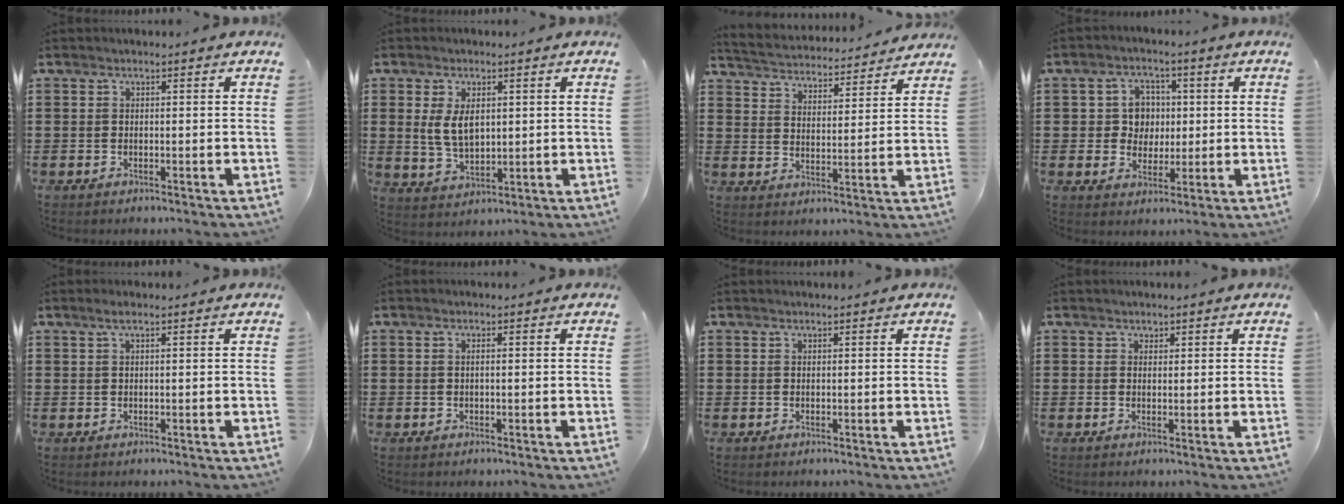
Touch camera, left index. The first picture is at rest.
{"total": 5.1, "force": [1.2, 2.9, 4.0], "torque": [-0.084, 0.001, 0.018]}
{"total": 3.8, "force": [3.8, -0.1, -0.2], "torque": [-0.020, -0.032, 0.060]}
{"total": 5.8, "force": [0.8, 5.4, 2.2], "torque": [-0.058, 0.013, 0.012]}
{"total": 1.2, "force": [0.5, 0.0, 1.1], "torque": [-0.022, 0.000, 0.010]}
{"total": 0.7, "force": [0.0, 0.1, 0.7], "torque": [-0.013, -0.002, 0.001]}
{"total": 0.0}
{"total": 0.9, "force": [0.7, 0.5, 0.2], "torque": [0.003, -0.001, 0.013]}